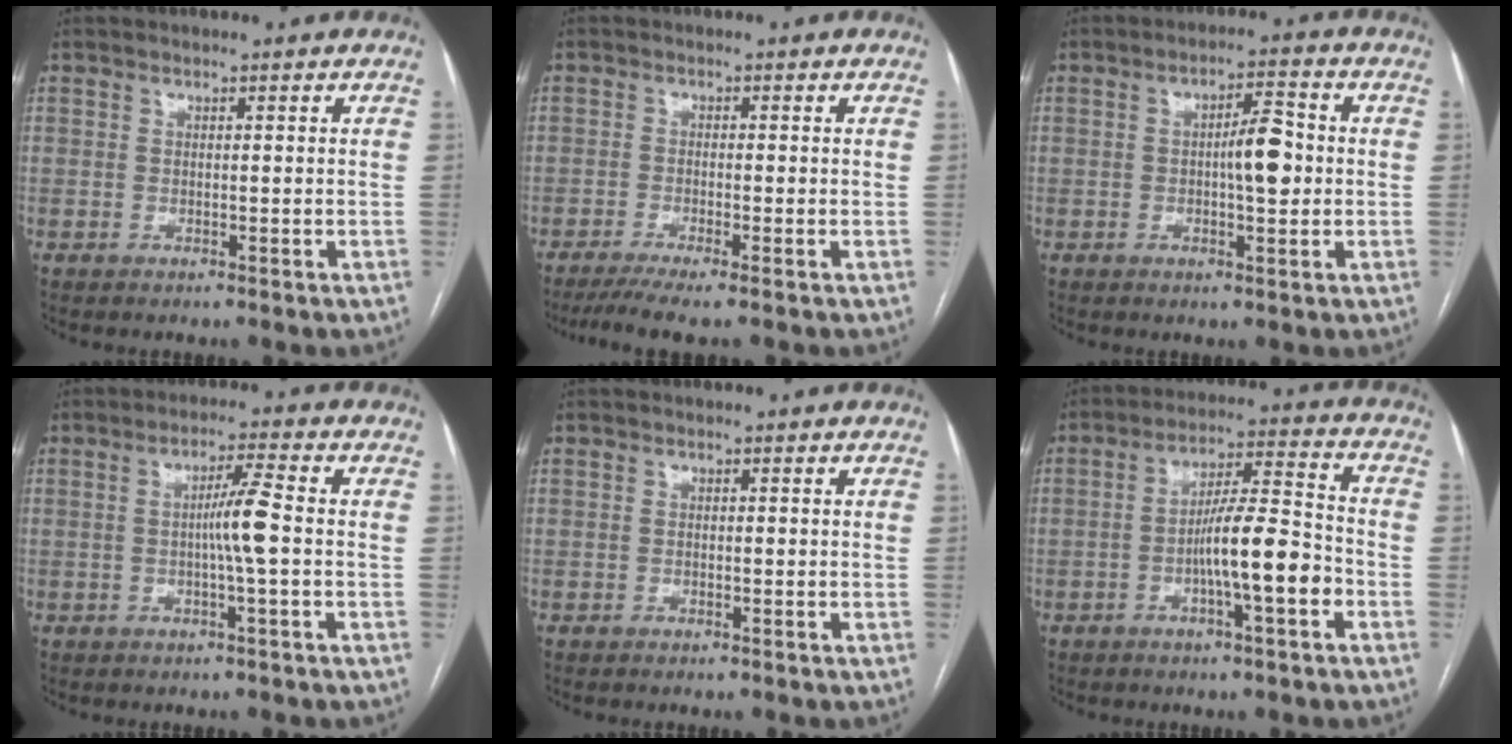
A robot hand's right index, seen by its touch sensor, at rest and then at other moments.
{"total": 4.9, "force": [-3.7, -0.2, 3.3], "torque": [-0.054, -0.010, -0.066]}
{"total": 6.1, "force": [0.0, 1.5, 5.9], "torque": [-0.095, 0.011, -0.001]}
{"total": 5.2, "force": [-0.4, -0.5, 5.1], "torque": [-0.090, 0.005, -0.009]}
{"total": 0.0}
{"total": 10.5, "force": [-3.4, 1.0, 9.9], "torque": [-0.169, 0.012, -0.057]}